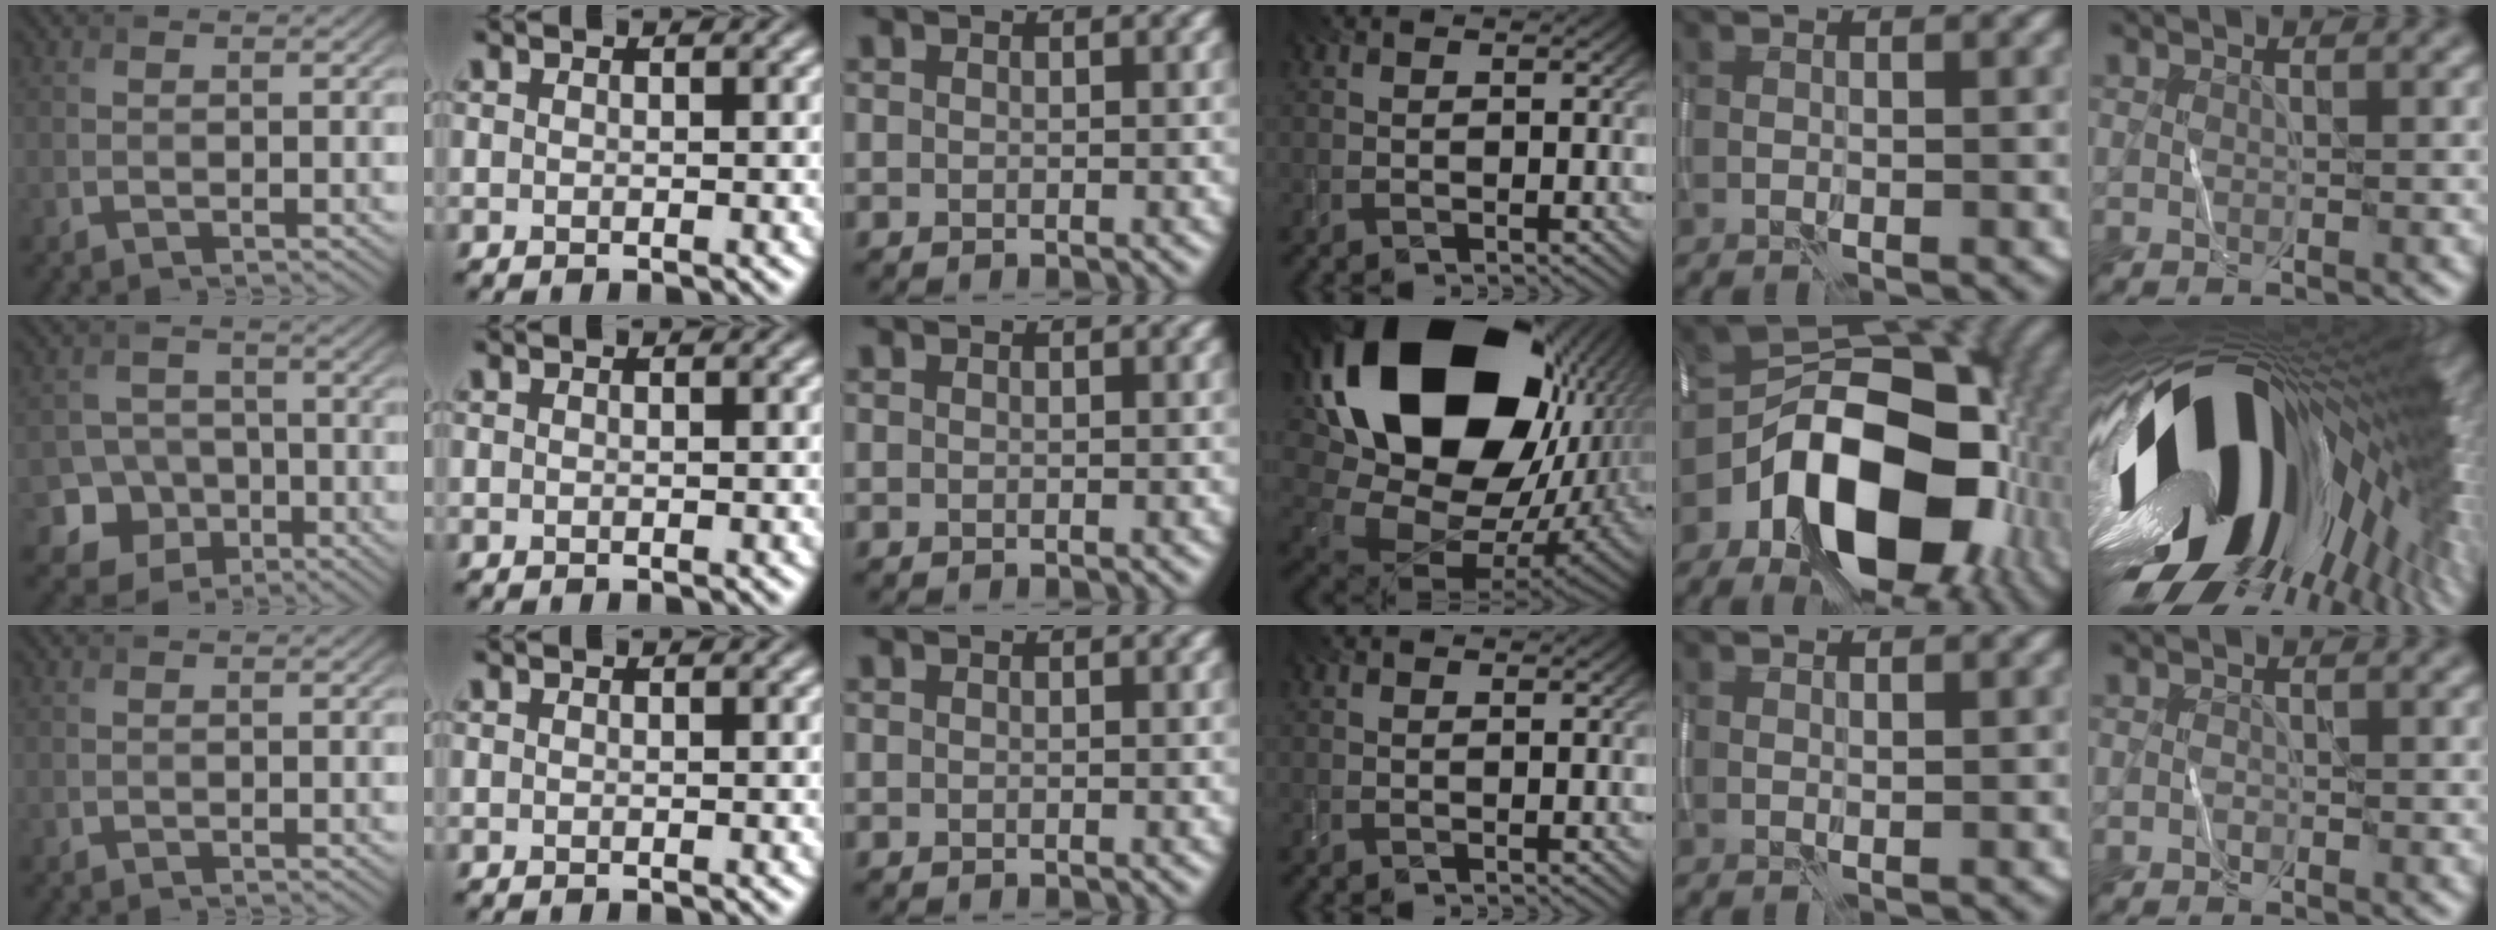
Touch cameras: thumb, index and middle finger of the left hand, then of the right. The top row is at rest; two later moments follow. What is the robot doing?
{"motion": "wipe", "object": "whiteboard"}